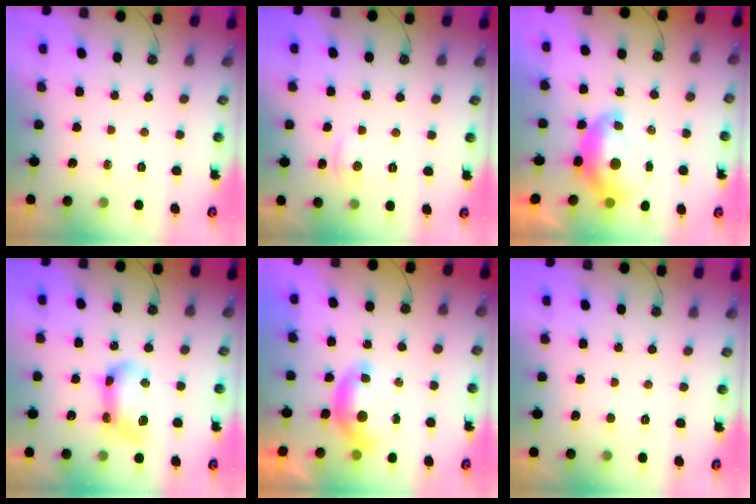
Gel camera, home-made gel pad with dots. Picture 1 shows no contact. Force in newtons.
{"total": 3.0, "press": 3.0, "slide": 0.4}
{"total": 2.6, "press": 2.5, "slide": 0.7}
{"total": 11.2, "press": 11.2, "slide": 0.5}
{"total": 0.0}
{"total": 2.7, "press": 2.7, "slide": 0.3}